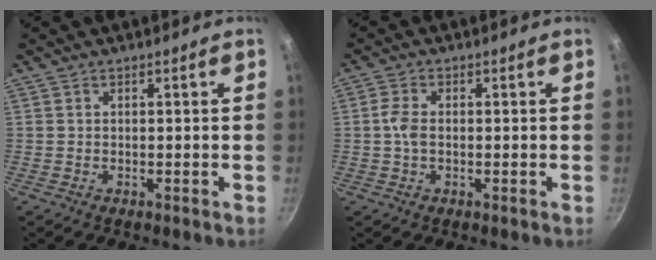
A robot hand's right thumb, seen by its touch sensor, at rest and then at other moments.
{"total": 3.0, "force": [0.0, 1.6, 2.5], "torque": [-0.059, 0.003, -0.006]}